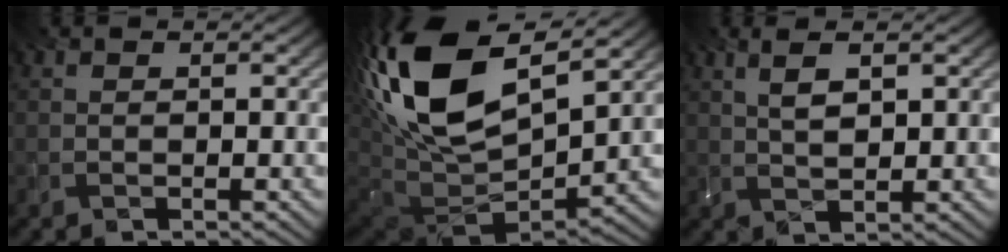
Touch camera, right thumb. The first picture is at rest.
{"total": 20.1, "force": [6.9, 10.4, 15.8], "torque": [-0.348, 0.011, 0.142]}
{"total": 3.6, "force": [1.5, 1.1, 3.1], "torque": [-0.076, 0.001, 0.032]}